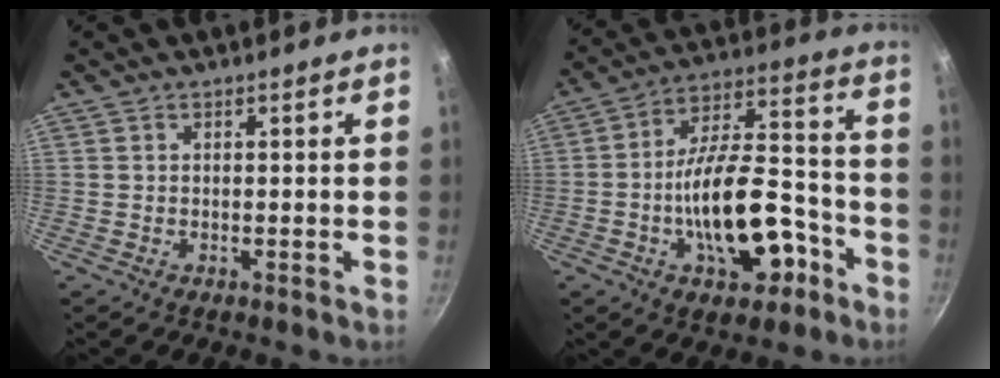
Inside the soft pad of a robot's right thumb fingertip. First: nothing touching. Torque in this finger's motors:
{"motor_torque": [2.50, 2.28, 2.02, -0.75, 0.62]}